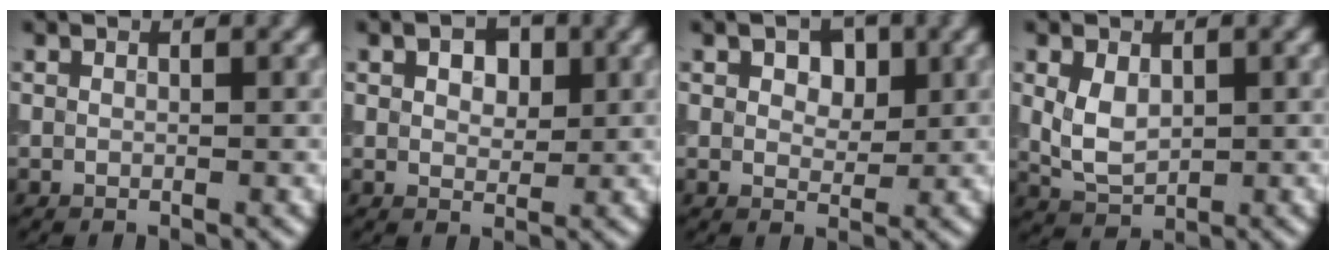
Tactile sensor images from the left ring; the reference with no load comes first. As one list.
[{"total": 3.8, "force": [1.8, 2.2, 2.5], "torque": [-0.034, 0.010, 0.016]}, {"total": 3.0, "force": [1.2, 1.9, 2.0], "torque": [-0.029, 0.004, 0.015]}, {"total": 3.3, "force": [0.5, 2.2, 2.4], "torque": [-0.055, -0.001, 0.012]}]